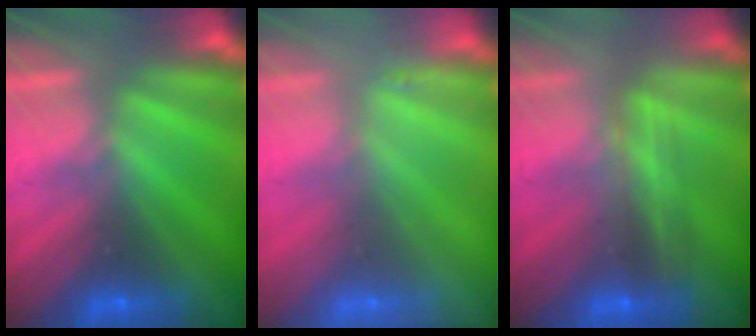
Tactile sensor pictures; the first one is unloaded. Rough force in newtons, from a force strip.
{"total": 2.2}
{"total": 2.4}